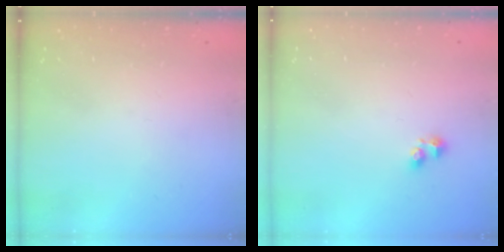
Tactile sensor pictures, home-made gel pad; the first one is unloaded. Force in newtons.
{"total": 2.2, "press": 2.2, "slide": 0.5}